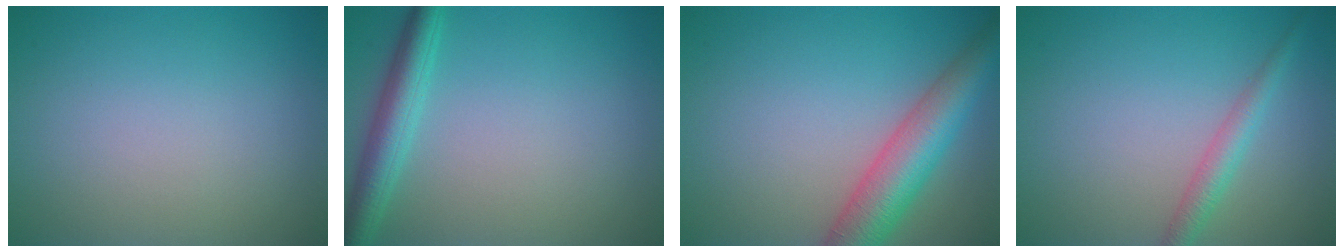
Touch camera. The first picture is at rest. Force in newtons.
{"total": 3.6, "press": 3.6, "slide": 0.1}
{"total": 6.7, "press": 6.7, "slide": 0.3}
{"total": 2.2, "press": 2.2, "slide": 0.1}